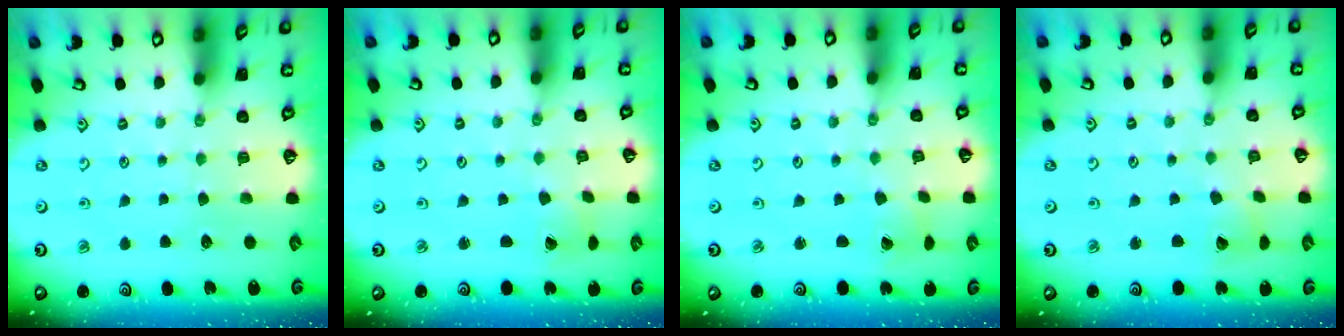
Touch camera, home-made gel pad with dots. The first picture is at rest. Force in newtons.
{"total": 2.4, "press": 2.4, "slide": 0.3}
{"total": 2.4, "press": 2.4, "slide": 0.3}
{"total": 4.6, "press": 4.5, "slide": 0.5}